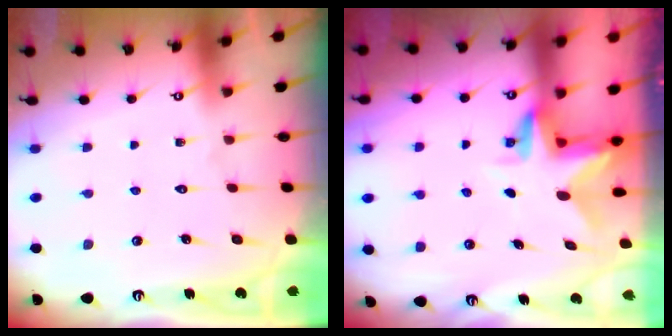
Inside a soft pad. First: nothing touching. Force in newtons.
{"total": 3.5, "press": 3.5, "slide": 0.2}